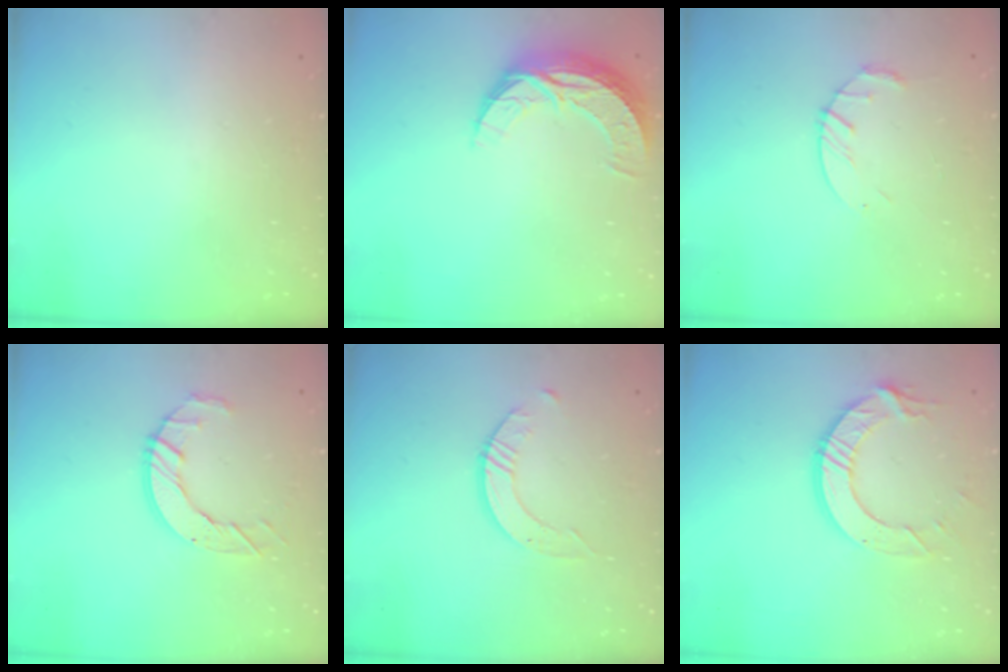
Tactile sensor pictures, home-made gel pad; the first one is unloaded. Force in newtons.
{"total": 8.9, "press": 8.9, "slide": 0.6}
{"total": 3.6, "press": 3.6, "slide": 0.6}
{"total": 7.4, "press": 7.4, "slide": 0.5}
{"total": 3.1, "press": 3.1, "slide": 0.3}
{"total": 11.1, "press": 11.0, "slide": 1.1}